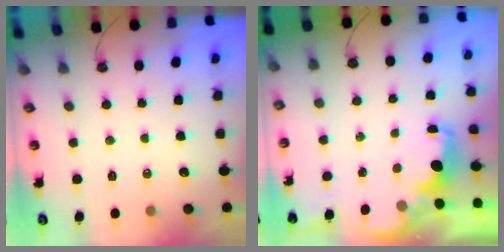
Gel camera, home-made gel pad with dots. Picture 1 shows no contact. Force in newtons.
{"total": 2.1, "press": 1.9, "slide": 0.8}